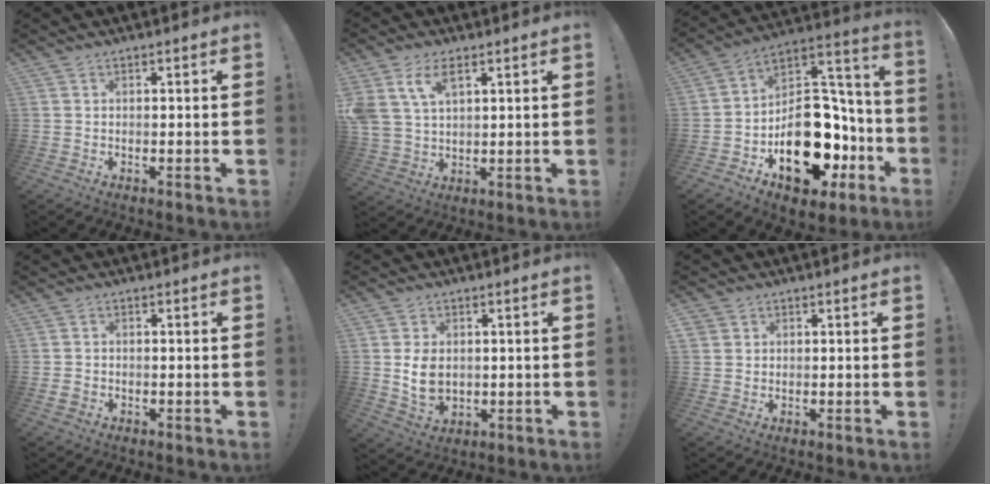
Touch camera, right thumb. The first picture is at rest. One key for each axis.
{"total": 8.8, "fx": 4.5, "fy": 5.2, "fz": 5.6, "tx": -0.121, "ty": -0.007, "tz": 0.088}
{"total": 24.2, "fx": -9.4, "fy": 15.2, "fz": 16.2, "tx": -0.225, "ty": 0.057, "tz": -0.127}
{"total": 1.7, "fx": -0.5, "fy": 1.3, "fz": 0.9, "tx": -0.014, "ty": 0.003, "tz": -0.009}
{"total": 9.1, "fx": 1.1, "fy": 7.4, "fz": 5.1, "tx": -0.080, "ty": -0.009, "tz": 0.024}
{"total": 2.5, "fx": 1.3, "fy": 2.2, "fz": 0.4, "tx": -0.003, "ty": -0.004, "tz": 0.024}